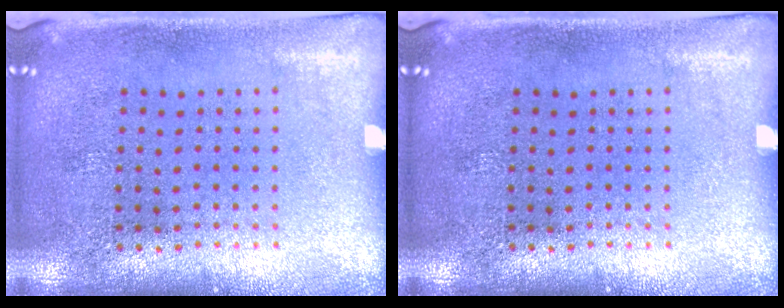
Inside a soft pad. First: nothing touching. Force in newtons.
{"total": 0.0}